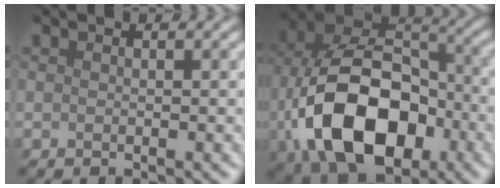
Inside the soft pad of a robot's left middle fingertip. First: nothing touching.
{"total": 13.6, "force": [-4.3, 8.5, 9.7], "torque": [-0.188, -0.007, -0.080]}